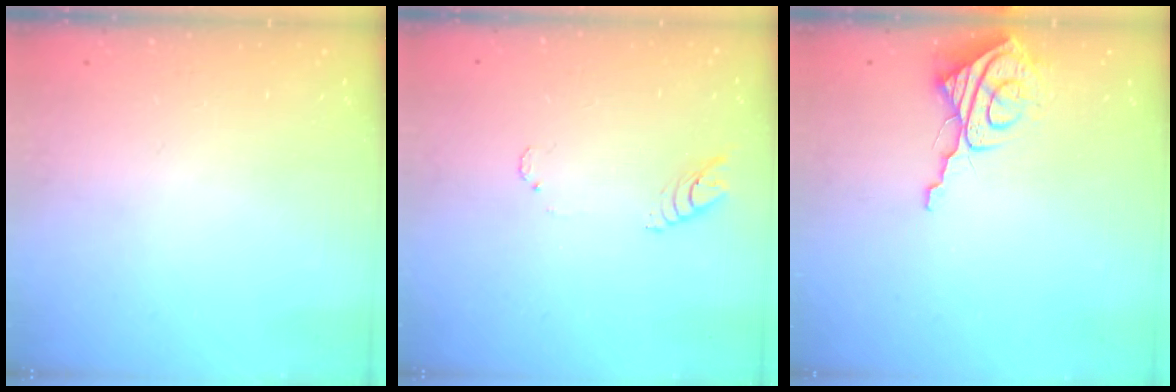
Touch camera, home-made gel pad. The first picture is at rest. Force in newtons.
{"total": 4.2, "press": 4.1, "slide": 0.4}
{"total": 8.9, "press": 8.8, "slide": 1.0}